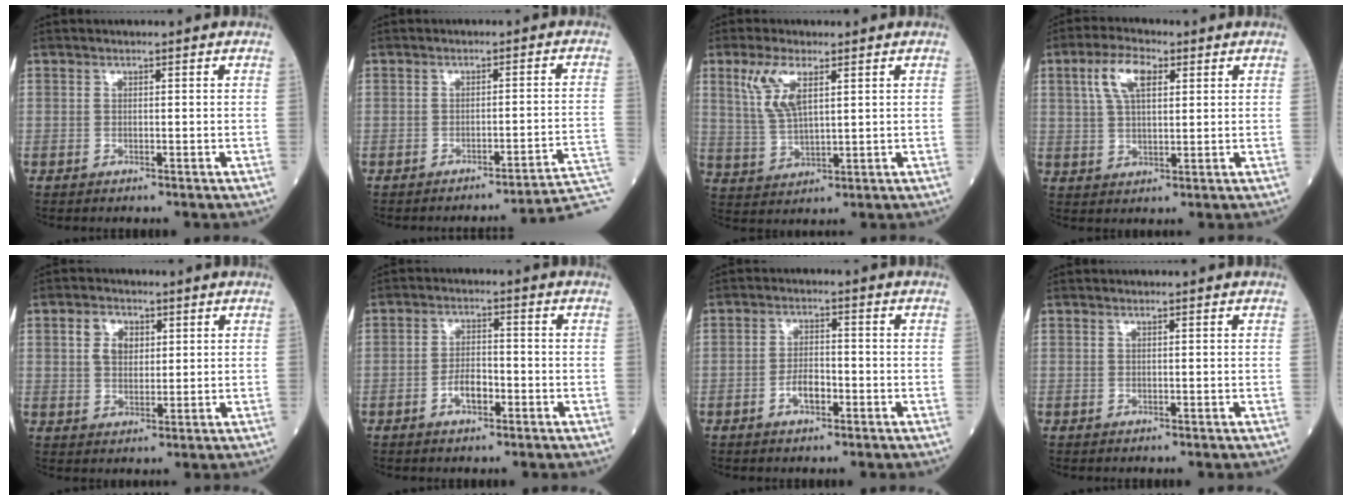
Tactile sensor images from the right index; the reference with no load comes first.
{"total": 8.2, "force": [-7.1, -1.6, 3.8], "torque": [-0.020, 0.010, -0.083]}
{"total": 7.1, "force": [3.3, 2.3, 5.9], "torque": [-0.133, 0.008, 0.072]}
{"total": 7.1, "force": [2.9, 2.9, 5.8], "torque": [-0.122, 0.015, 0.056]}
{"total": 4.7, "force": [1.7, 3.3, 2.9], "torque": [-0.057, 0.011, 0.035]}
{"total": 3.8, "force": [-1.6, 1.7, 3.0], "torque": [-0.053, 0.005, -0.030]}
{"total": 3.5, "force": [-1.5, 1.6, 2.8], "torque": [-0.049, 0.005, -0.027]}
{"total": 0.0}